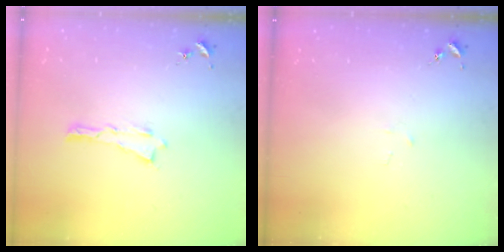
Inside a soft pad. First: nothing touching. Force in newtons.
{"total": 1.0, "press": 1.0, "slide": 0.1}